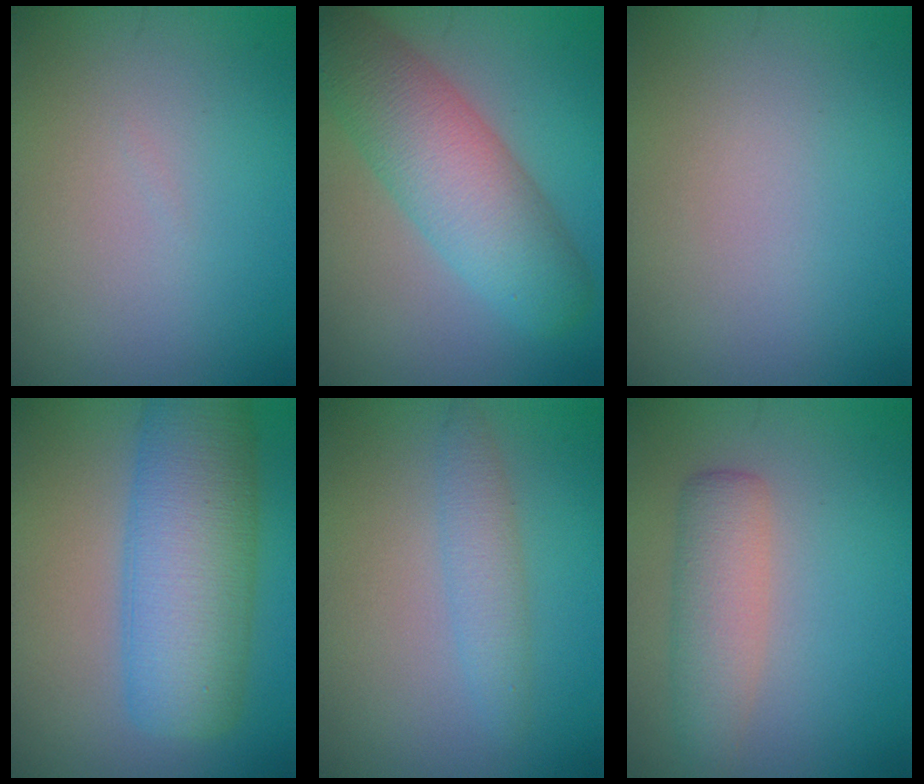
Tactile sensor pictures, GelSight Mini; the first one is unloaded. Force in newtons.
{"total": 7.6, "press": 7.6, "slide": 0.4}
{"total": 0.0}
{"total": 9.5, "press": 9.5, "slide": 0.2}
{"total": 2.2, "press": 2.2, "slide": 0.1}
{"total": 3.4, "press": 3.4, "slide": 0.1}